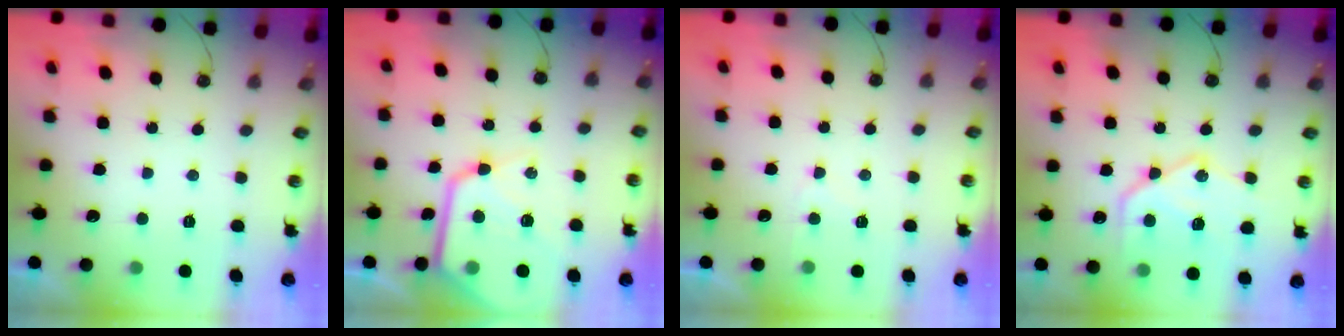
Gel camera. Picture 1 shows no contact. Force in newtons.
{"total": 16.7, "press": 16.6, "slide": 1.5}
{"total": 4.4, "press": 4.4, "slide": 0.6}
{"total": 17.0, "press": 16.9, "slide": 1.2}